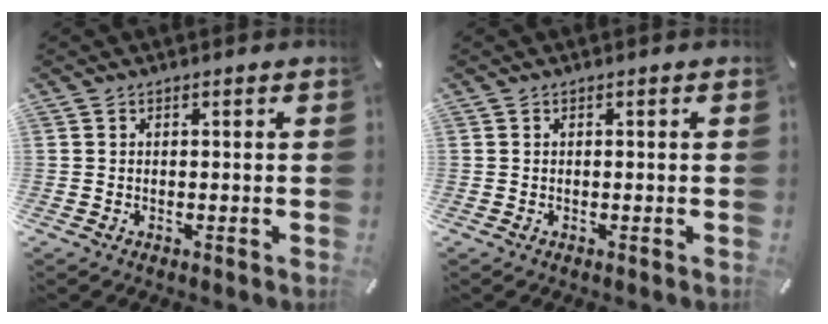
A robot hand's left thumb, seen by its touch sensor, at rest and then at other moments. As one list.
[{"total": 0.0}]